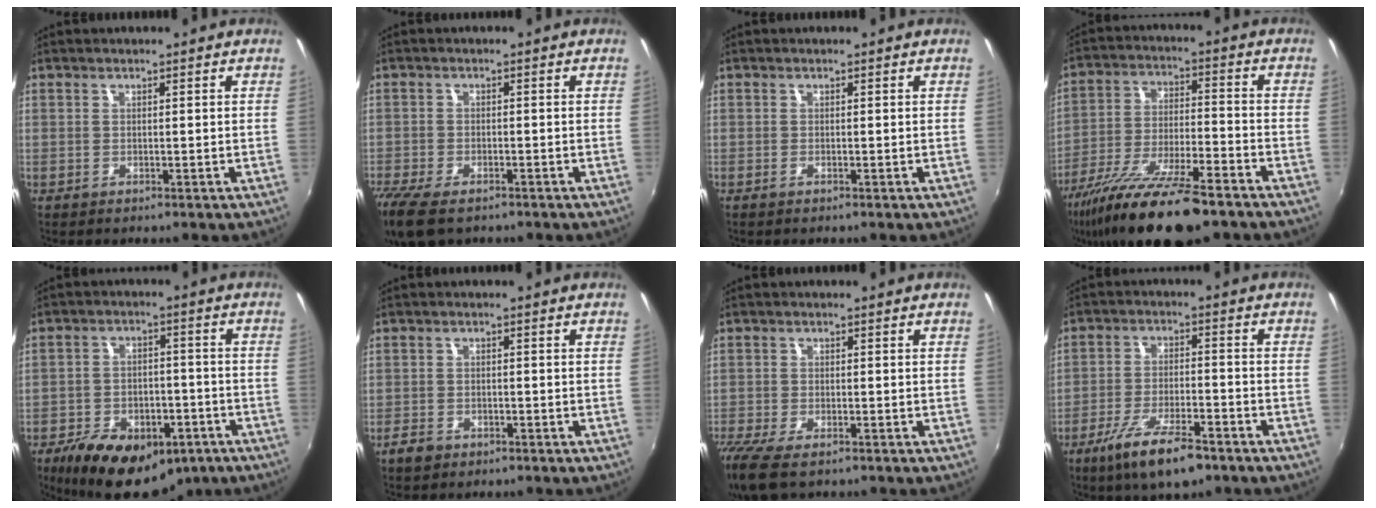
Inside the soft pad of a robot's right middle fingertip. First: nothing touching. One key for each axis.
{"total": 10.0, "fx": -7.3, "fy": 3.9, "fz": 5.6, "tx": -0.143, "ty": -0.044, "tz": -0.135}
{"total": 0.5, "fx": -0.4, "fy": -0.1, "fz": 0.3, "tx": -0.006, "ty": -0.002, "tz": -0.010}
{"total": 19.6, "fx": -14.6, "fy": 4.3, "fz": 12.3, "tx": -0.235, "ty": -0.042, "tz": -0.249}
{"total": 18.4, "fx": -11.5, "fy": 10.0, "fz": 10.4, "tx": -0.216, "ty": -0.008, "tz": -0.161}
{"total": 3.0, "fx": -2.1, "fy": 1.8, "fz": 1.2, "tx": -0.033, "ty": 0.001, "tz": -0.037}
{"total": 9.5, "fx": -7.0, "fy": 2.9, "fz": 5.8, "tx": -0.141, "ty": -0.045, "tz": -0.130}
{"total": 11.0, "fx": -7.3, "fy": 3.0, "fz": 7.7, "tx": -0.166, "ty": -0.022, "tz": -0.128}